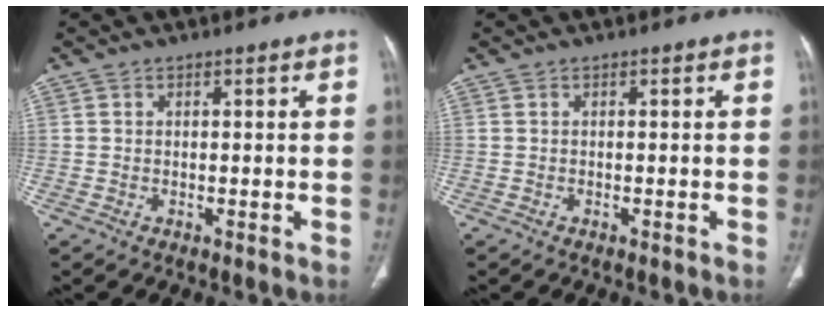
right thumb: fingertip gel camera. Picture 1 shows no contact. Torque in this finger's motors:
{"motor_torque": [0.08, 0.30, 0.16, -0.40, -0.03]}